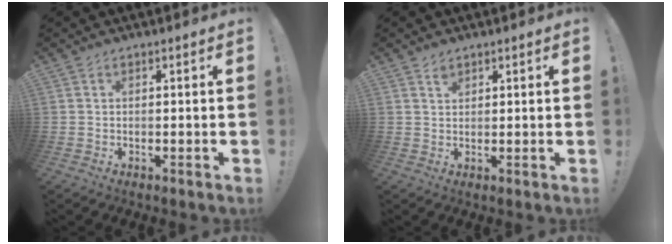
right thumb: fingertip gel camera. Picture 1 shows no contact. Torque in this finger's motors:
{"motor_torque": [-0.08, 0.20, 0.04, -0.09, 0.00]}